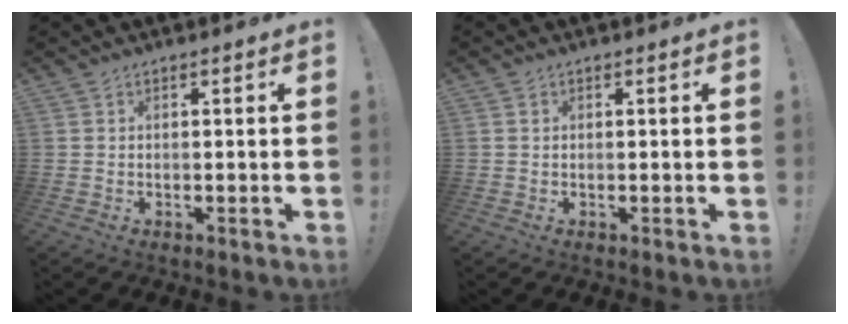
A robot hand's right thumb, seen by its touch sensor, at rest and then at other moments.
{"total": 0.7, "force": [0.2, 0.6, 0.3], "torque": [0.002, -0.001, 0.002]}